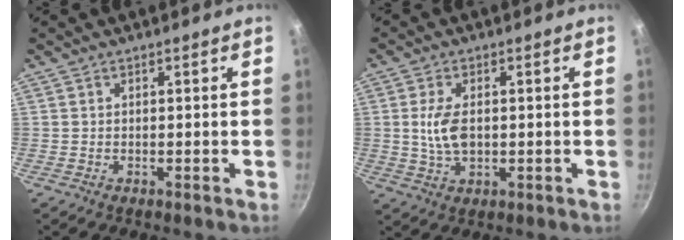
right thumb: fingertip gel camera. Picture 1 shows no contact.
{"total": 6.5, "force": [0.3, 3.7, 5.4], "torque": [-0.102, 0.001, 0.006]}